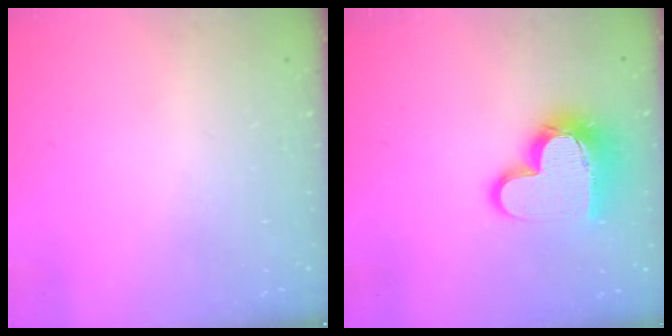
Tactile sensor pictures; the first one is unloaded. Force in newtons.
{"total": 14.7, "press": 14.6, "slide": 1.2}